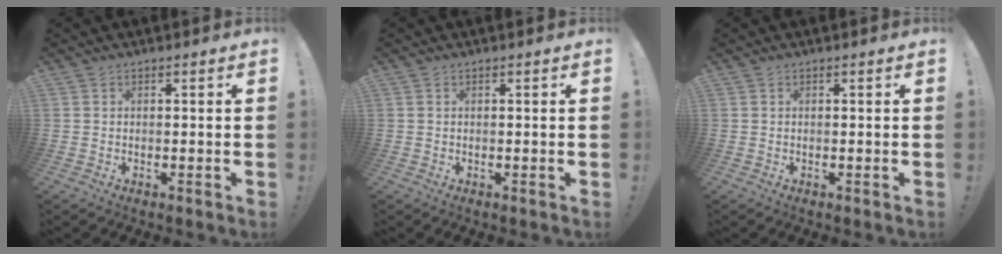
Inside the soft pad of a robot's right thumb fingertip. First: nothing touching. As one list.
[{"total": 0.0}, {"total": 0.0}]